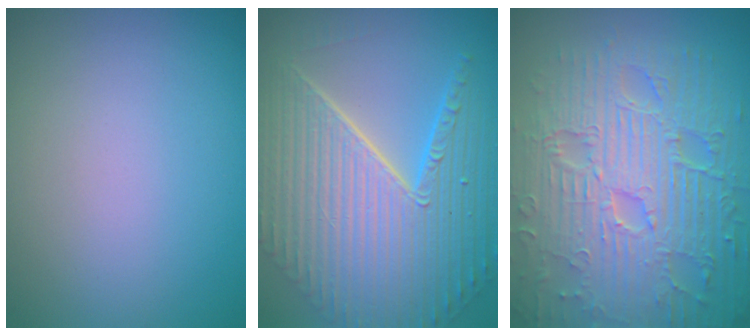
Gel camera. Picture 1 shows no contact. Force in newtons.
{"total": 11.2, "press": 7.4, "slide": 8.5}
{"total": 11.1, "press": 7.3, "slide": 8.4}